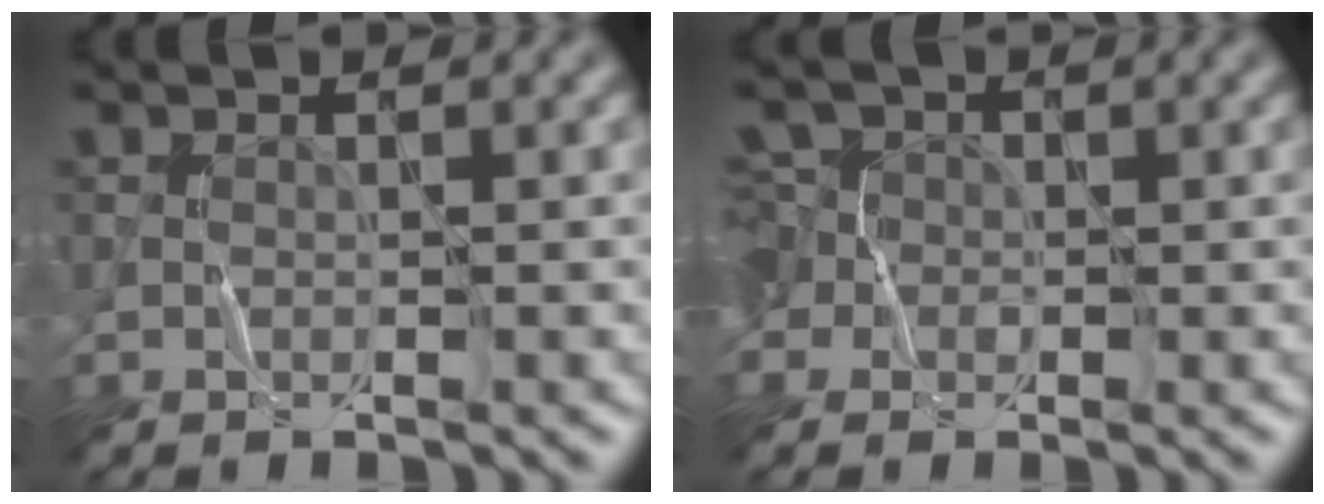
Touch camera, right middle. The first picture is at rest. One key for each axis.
{"total": 5.1, "fx": 0.7, "fy": 4.5, "fz": 2.3, "tx": -0.046, "ty": 0.033, "tz": -0.024}